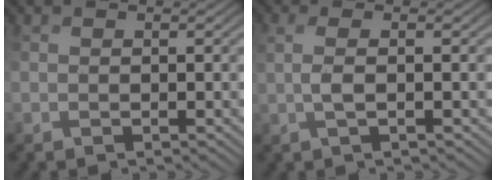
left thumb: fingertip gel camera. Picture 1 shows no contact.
{"total": 1.7, "force": [0.9, -1.0, 1.0], "torque": [-0.009, 0.015, 0.015]}